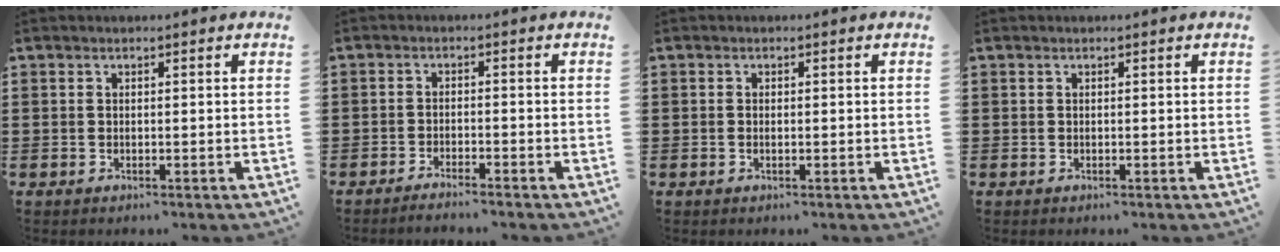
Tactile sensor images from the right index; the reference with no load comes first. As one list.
[{"total": 2.1, "force": [-2.1, -0.3, 0.1], "torque": [-0.003, 0.003, -0.042]}, {"total": 0.0}, {"total": 0.0}]